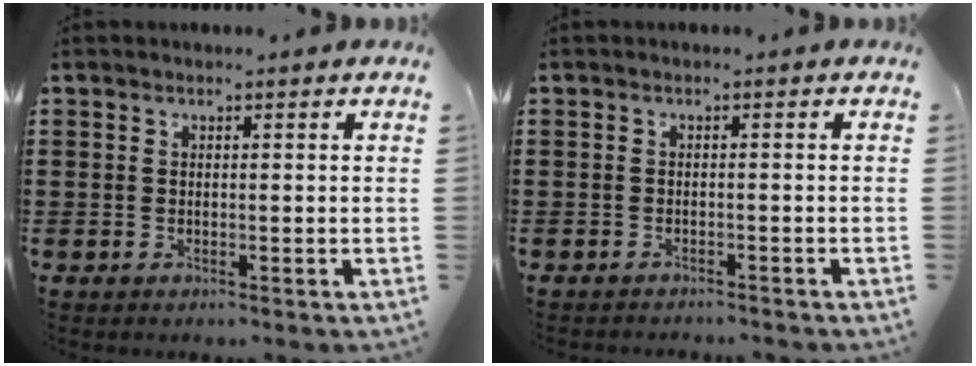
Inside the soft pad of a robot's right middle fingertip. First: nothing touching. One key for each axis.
{"total": 0.8, "fx": -0.8, "fy": 0.0, "fz": 0.0, "tx": -0.002, "ty": 0.001, "tz": -0.017}